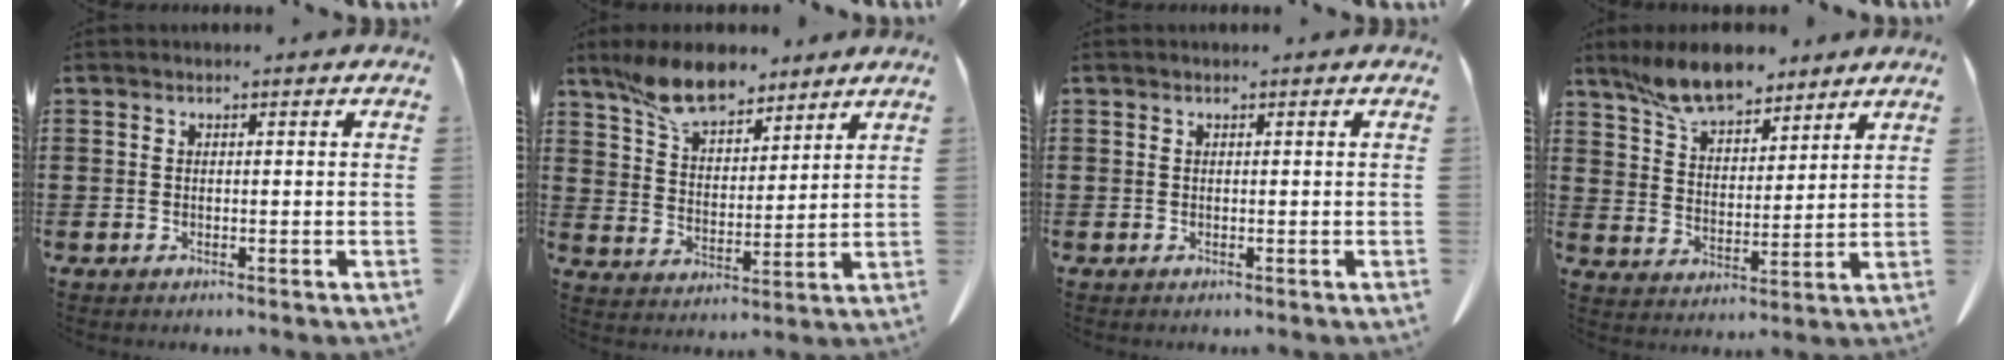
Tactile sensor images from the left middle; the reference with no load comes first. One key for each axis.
{"total": 9.5, "fx": 7.8, "fy": 3.3, "fz": 4.2, "tx": -0.101, "ty": -0.020, "tz": 0.148}
{"total": 0.0}
{"total": 8.8, "fx": 7.5, "fy": 2.8, "fz": 3.7, "tx": -0.091, "ty": -0.019, "tz": 0.142}